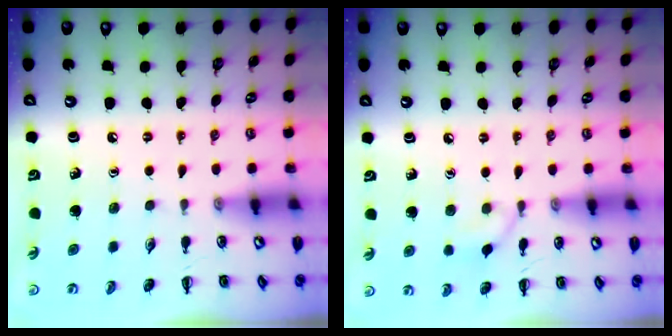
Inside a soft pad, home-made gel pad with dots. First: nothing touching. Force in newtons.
{"total": 6.0, "press": 5.8, "slide": 1.5}